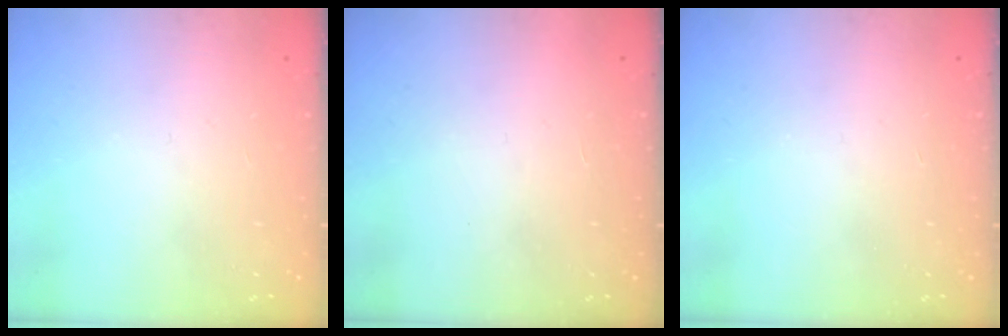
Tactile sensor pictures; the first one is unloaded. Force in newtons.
{"total": 1.5, "press": 1.5, "slide": 0.1}
{"total": 0.0}